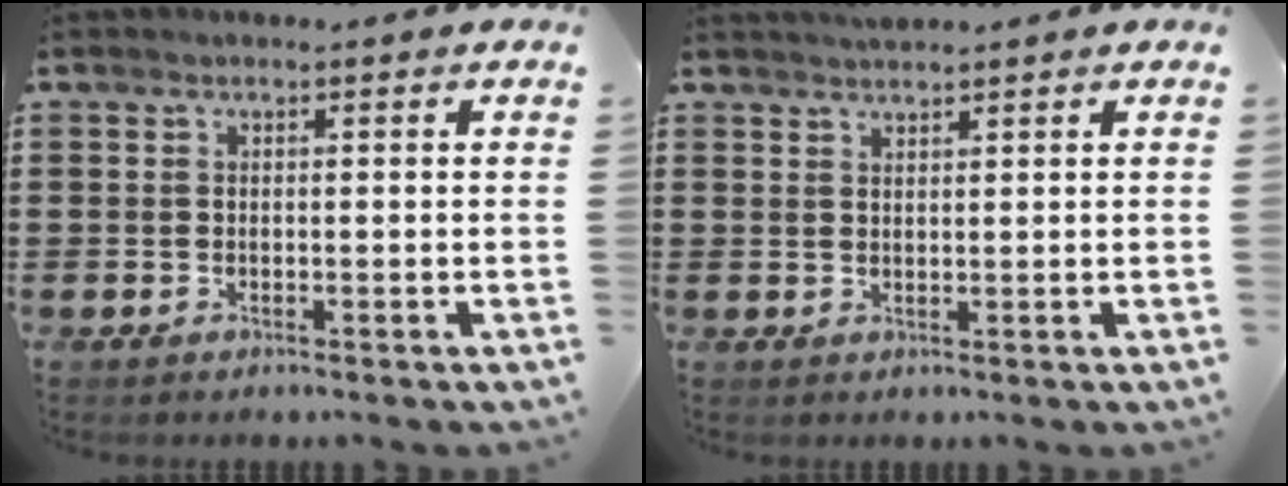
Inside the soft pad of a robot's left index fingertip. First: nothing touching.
{"total": 1.4, "force": [1.4, 0.0, 0.1], "torque": [-0.005, 0.001, 0.028]}